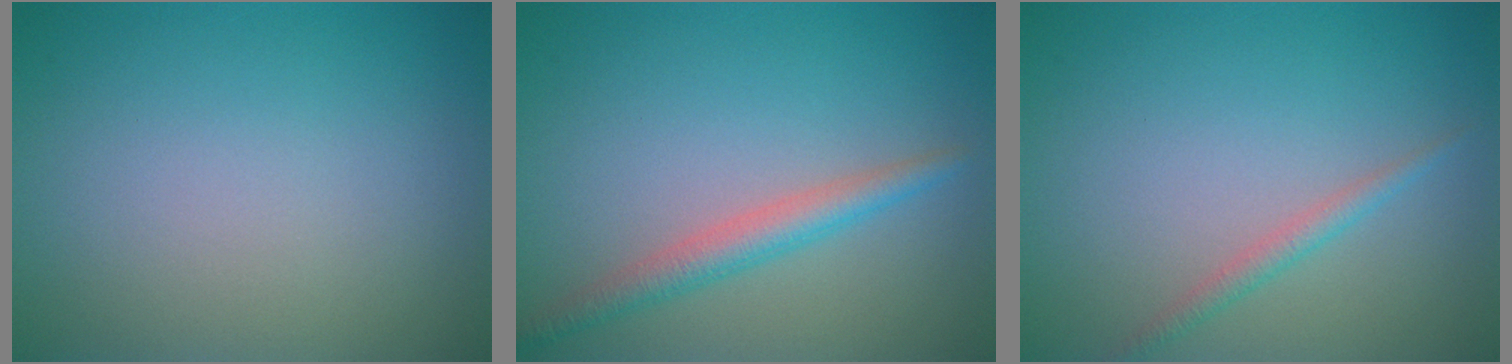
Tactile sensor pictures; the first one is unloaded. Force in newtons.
{"total": 2.7, "press": 2.7, "slide": 0.1}
{"total": 1.3, "press": 1.3, "slide": 0.0}